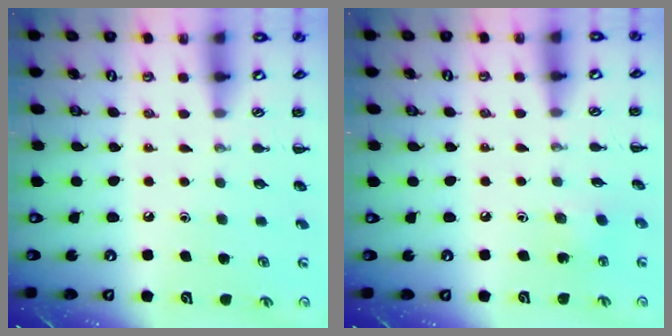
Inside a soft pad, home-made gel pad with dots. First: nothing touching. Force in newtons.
{"total": 3.0, "press": 2.8, "slide": 0.9}